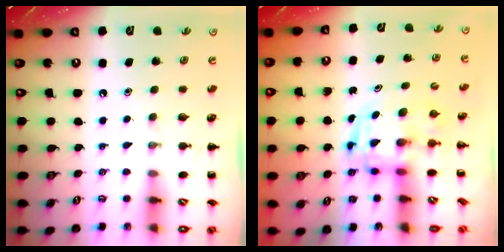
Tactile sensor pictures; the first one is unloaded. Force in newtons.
{"total": 2.9, "press": 2.9, "slide": 0.5}